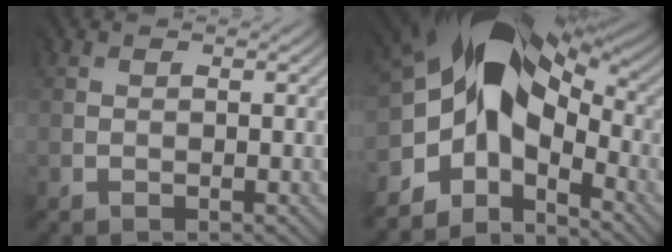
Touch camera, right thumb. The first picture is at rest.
{"total": 13.0, "force": [-1.1, 8.8, 9.6], "torque": [-0.152, 0.001, -0.029]}